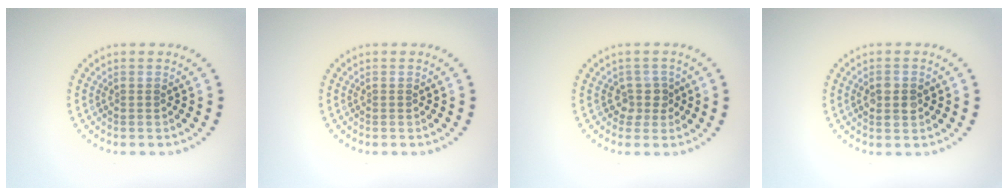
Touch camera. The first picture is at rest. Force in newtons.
{"total": 0.0}
{"total": 1.9, "press": 1.4, "slide": 1.3}
{"total": 2.5, "press": 2.5, "slide": 0.1}